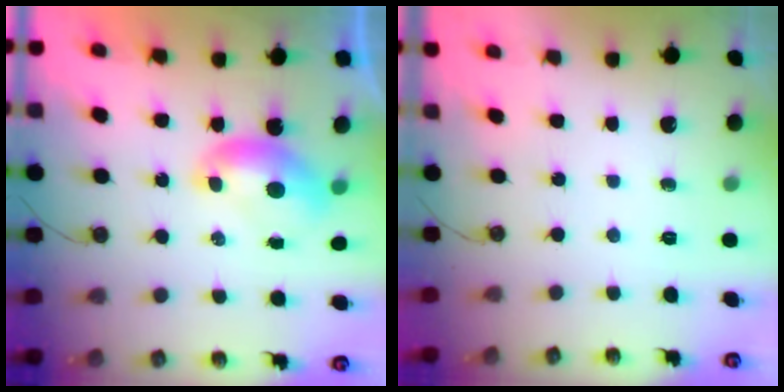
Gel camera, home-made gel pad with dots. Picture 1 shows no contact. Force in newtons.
{"total": 0.0}